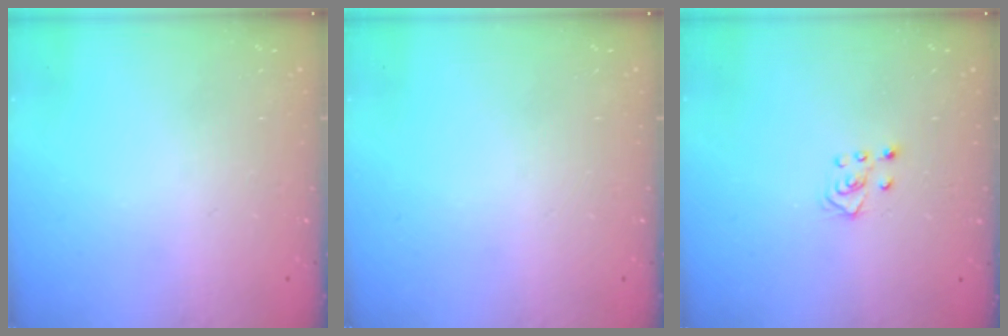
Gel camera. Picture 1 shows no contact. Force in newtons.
{"total": 0.0}
{"total": 3.6, "press": 3.6, "slide": 0.6}